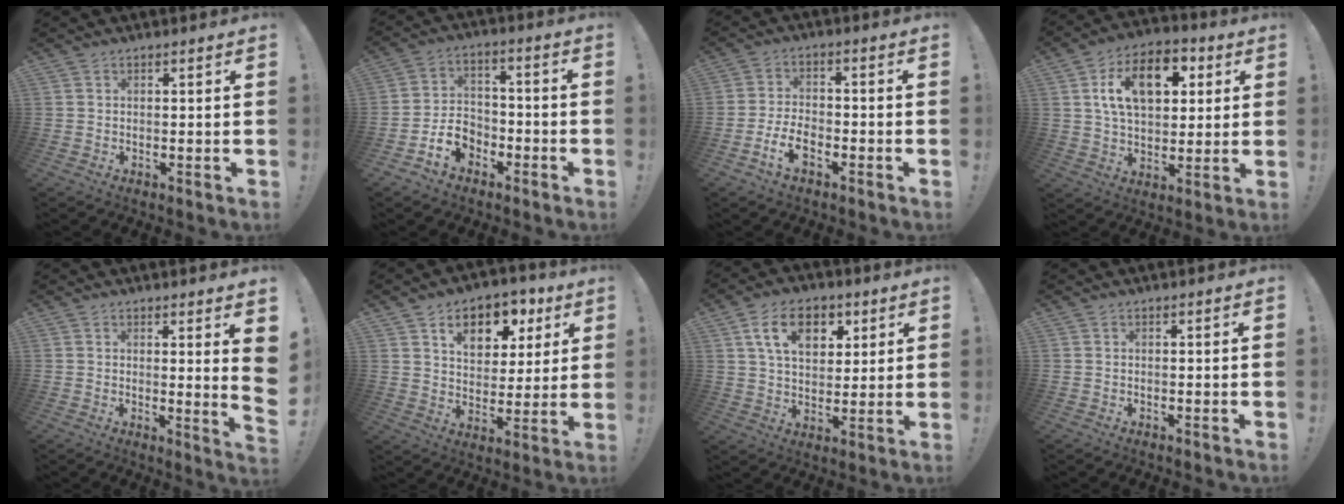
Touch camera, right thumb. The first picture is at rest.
{"total": 9.4, "force": [-5.5, 6.6, 3.9], "torque": [-0.067, 0.036, -0.097]}
{"total": 7.1, "force": [-4.2, 3.5, 4.5], "torque": [-0.098, 0.013, -0.075]}
{"total": 16.1, "force": [5.3, 10.1, 11.4], "torque": [-0.176, 0.001, 0.094]}
{"total": 5.1, "force": [2.1, -0.6, 4.6], "torque": [-0.050, -0.035, 0.032]}
{"total": 11.9, "force": [6.2, 7.8, 6.5], "torque": [-0.092, -0.029, 0.110]}
{"total": 13.4, "force": [5.7, 8.8, 8.3], "torque": [-0.131, -0.003, 0.106]}
{"total": 0.0}